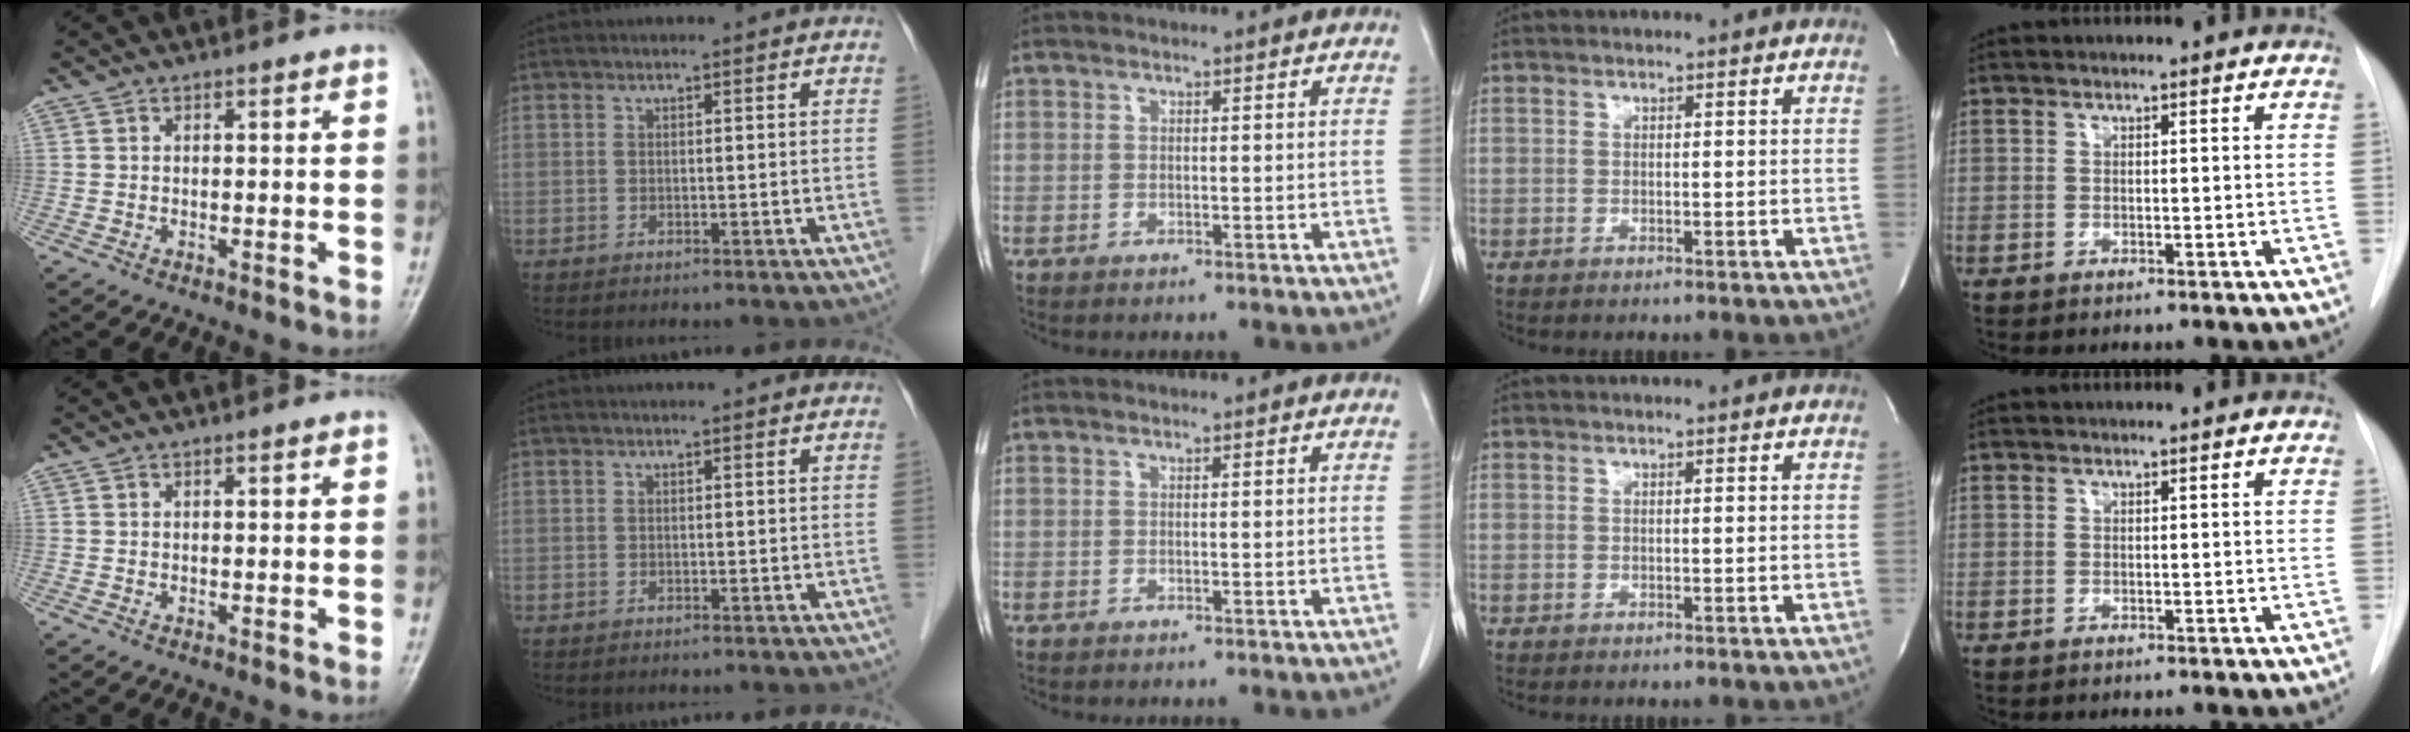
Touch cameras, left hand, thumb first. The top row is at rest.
{}